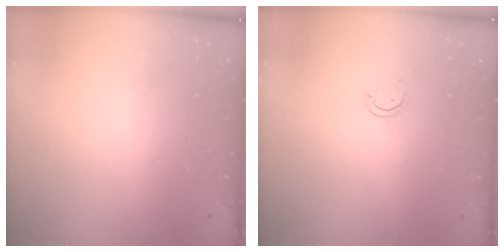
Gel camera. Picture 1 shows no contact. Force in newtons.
{"total": 3.2, "press": 3.2, "slide": 0.2}